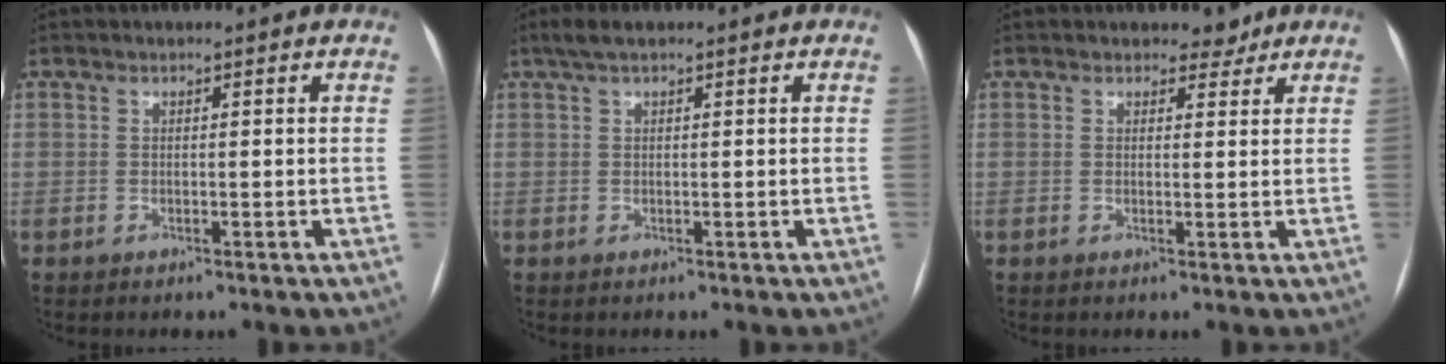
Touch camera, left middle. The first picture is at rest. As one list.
[{"total": 2.5, "force": [1.7, 0.6, 1.8], "torque": [-0.041, 0.021, 0.032]}, {"total": 2.3, "force": [1.8, 1.3, 0.4], "torque": [0.002, -0.001, 0.020]}]